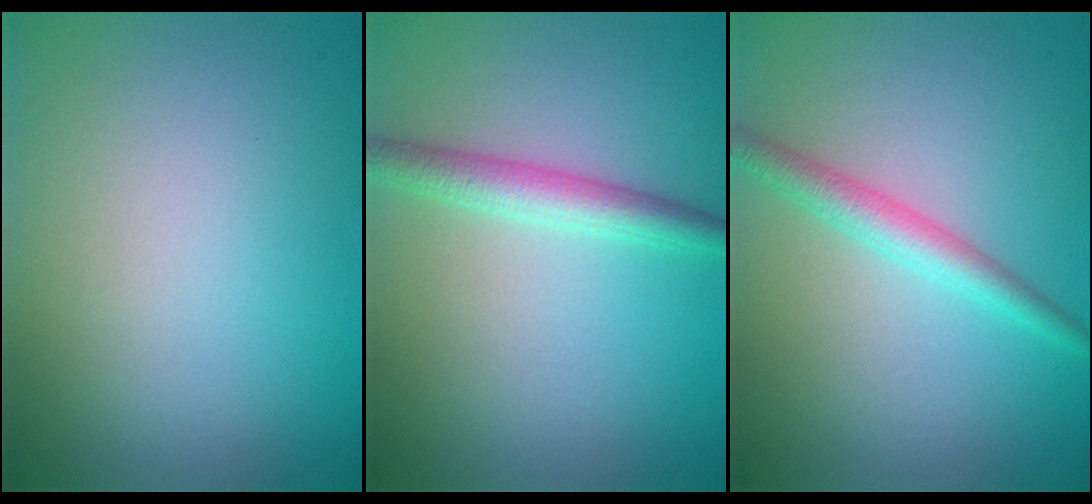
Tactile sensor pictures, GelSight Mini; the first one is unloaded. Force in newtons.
{"total": 3.0, "press": 3.0, "slide": 0.1}
{"total": 2.7, "press": 2.7, "slide": 0.1}